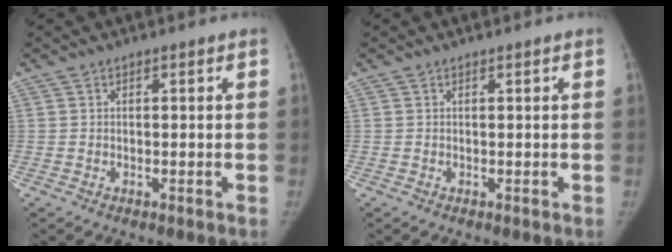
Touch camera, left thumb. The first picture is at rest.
{"total": 0.0}